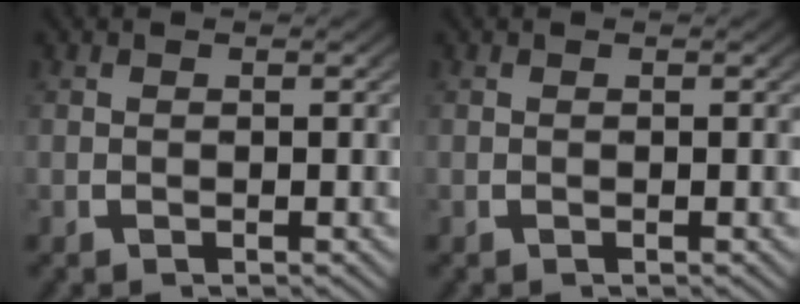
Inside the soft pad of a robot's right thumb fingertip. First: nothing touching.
{"total": 0.0}